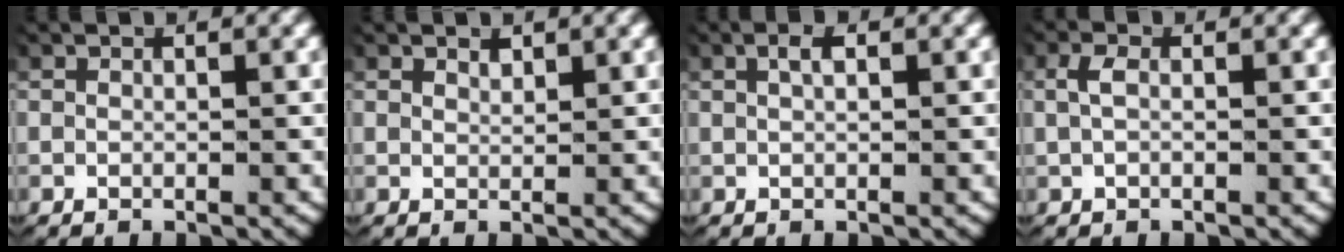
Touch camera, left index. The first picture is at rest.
{"total": 0.8, "force": [0.8, 0.0, 0.3], "torque": [-0.004, -0.010, 0.020]}
{"total": 1.5, "force": [0.6, 0.6, 1.2], "torque": [-0.023, 0.001, 0.012]}
{"total": 1.2, "force": [0.1, 0.5, 1.1], "torque": [-0.037, -0.003, 0.006]}